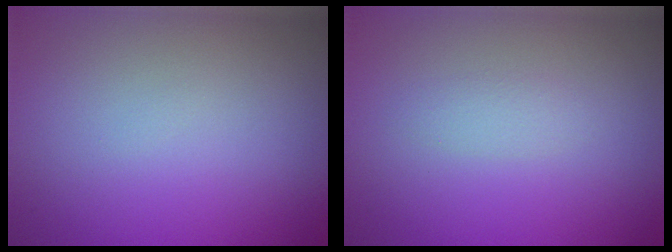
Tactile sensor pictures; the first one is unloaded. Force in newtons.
{"total": 1.1, "press": 1.1, "slide": 0.1}